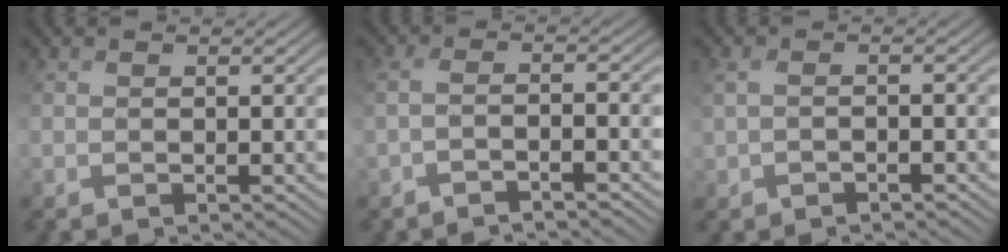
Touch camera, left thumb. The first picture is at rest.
{"total": 3.1, "force": [-2.4, -0.1, 1.9], "torque": [-0.032, 0.022, -0.045]}
{"total": 0.7, "force": [-0.6, -0.3, -0.2], "torque": [0.001, 0.010, -0.013]}